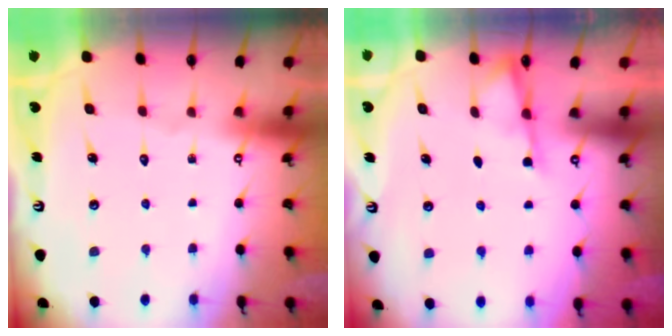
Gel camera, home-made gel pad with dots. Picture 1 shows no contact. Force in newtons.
{"total": 2.9, "press": 2.9, "slide": 0.5}